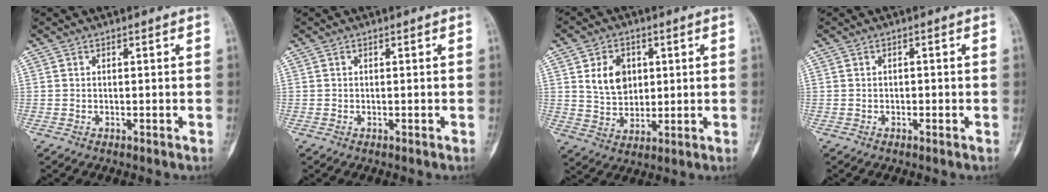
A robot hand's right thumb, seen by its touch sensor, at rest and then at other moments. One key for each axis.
{"total": 0.0}
{"total": 8.6, "fx": 2.4, "fy": 6.5, "fz": 5.2, "tx": -0.057, "ty": -0.014, "tz": 0.048}
{"total": 0.6, "fx": -0.2, "fy": 0.5, "fz": 0.3, "tx": -0.001, "ty": 0.003, "tz": -0.005}